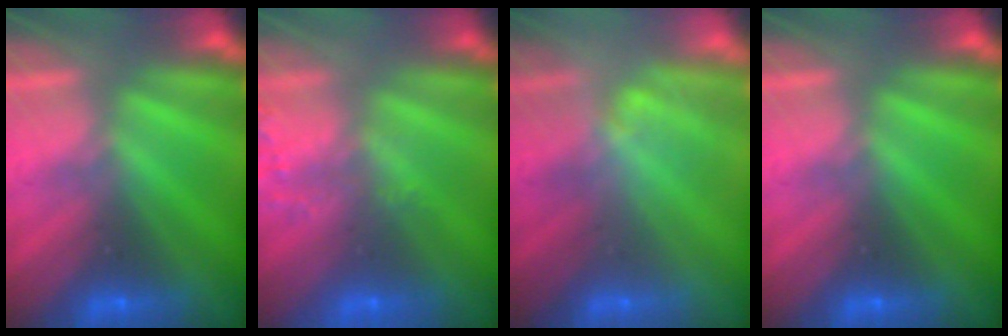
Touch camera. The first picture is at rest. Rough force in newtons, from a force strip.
{"total": 1.9}
{"total": 1.3}
{"total": 0.0}